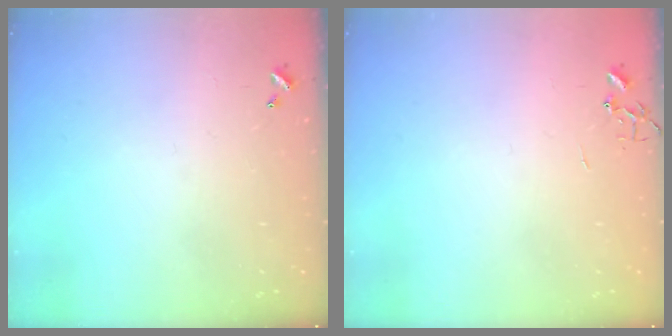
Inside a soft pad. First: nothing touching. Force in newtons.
{"total": 0.0}